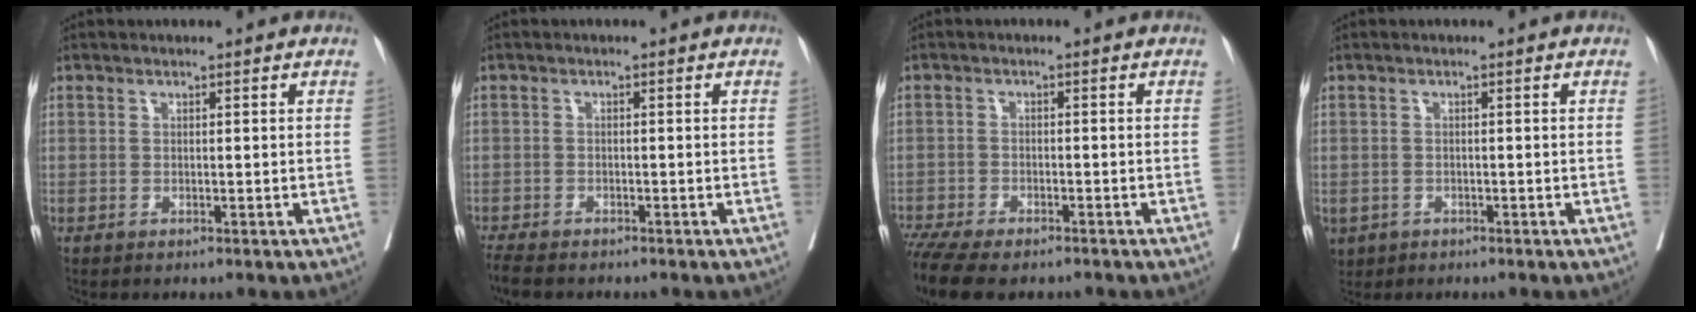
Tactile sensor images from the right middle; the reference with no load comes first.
{"total": 4.5, "force": [-3.9, 1.1, 2.0], "torque": [-0.034, -0.011, -0.063]}
{"total": 10.5, "force": [-8.4, 3.2, 5.3], "torque": [-0.095, -0.008, -0.132]}
{"total": 4.4, "force": [-2.4, 3.4, 1.4], "torque": [-0.035, -0.004, -0.035]}